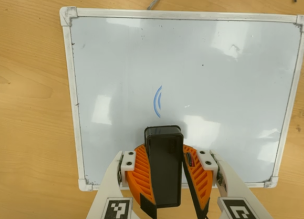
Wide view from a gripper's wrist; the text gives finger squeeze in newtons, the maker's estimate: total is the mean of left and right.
{"total": 10.4, "left": 10.3, "right": 10.6}